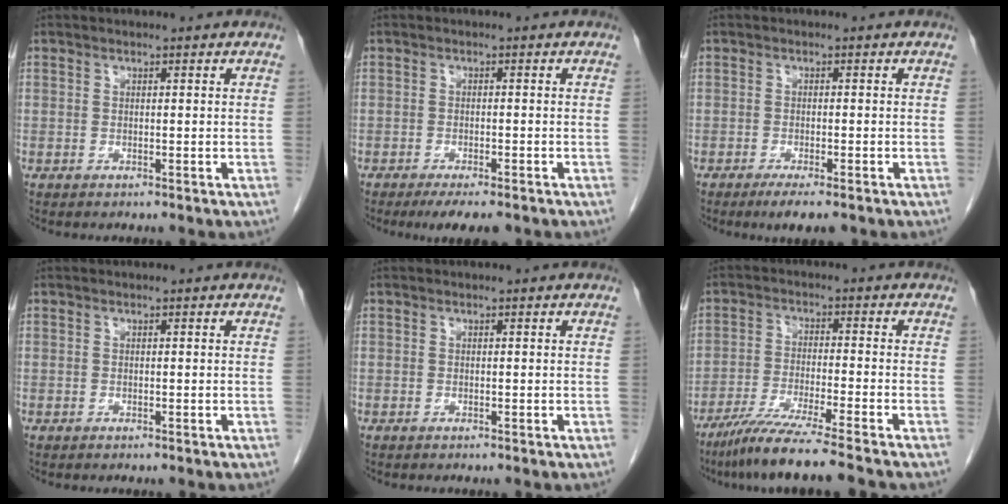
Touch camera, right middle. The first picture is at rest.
{"total": 5.8, "force": [-4.4, 1.3, 3.5], "torque": [-0.043, -0.008, -0.062]}
{"total": 4.3, "force": [-3.0, 0.8, 3.0], "torque": [-0.042, -0.009, -0.042]}
{"total": 0.0}
{"total": 0.0}
{"total": 10.3, "force": [-8.3, -1.4, 5.9], "torque": [-0.089, -0.036, -0.141]}